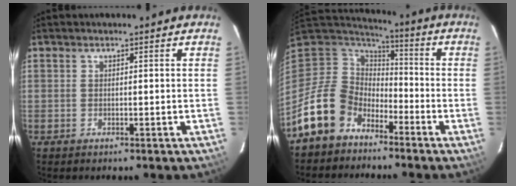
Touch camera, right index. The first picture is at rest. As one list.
[{"total": 13.7, "force": [-9.2, 9.3, 4.2], "torque": [-0.117, 0.018, -0.165]}]